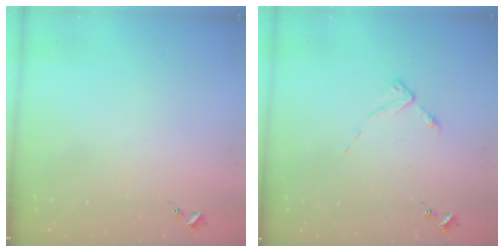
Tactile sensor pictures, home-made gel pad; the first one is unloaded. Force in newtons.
{"total": 3.1, "press": 3.1, "slide": 0.4}